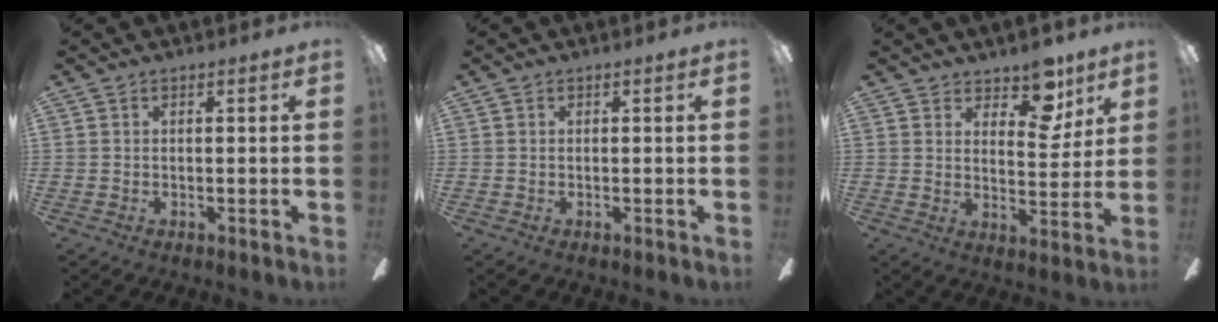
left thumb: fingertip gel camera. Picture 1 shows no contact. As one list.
[{"total": 0.0}, {"total": 10.7, "force": [7.8, 5.3, 5.0], "torque": [-0.061, -0.045, 0.139]}]